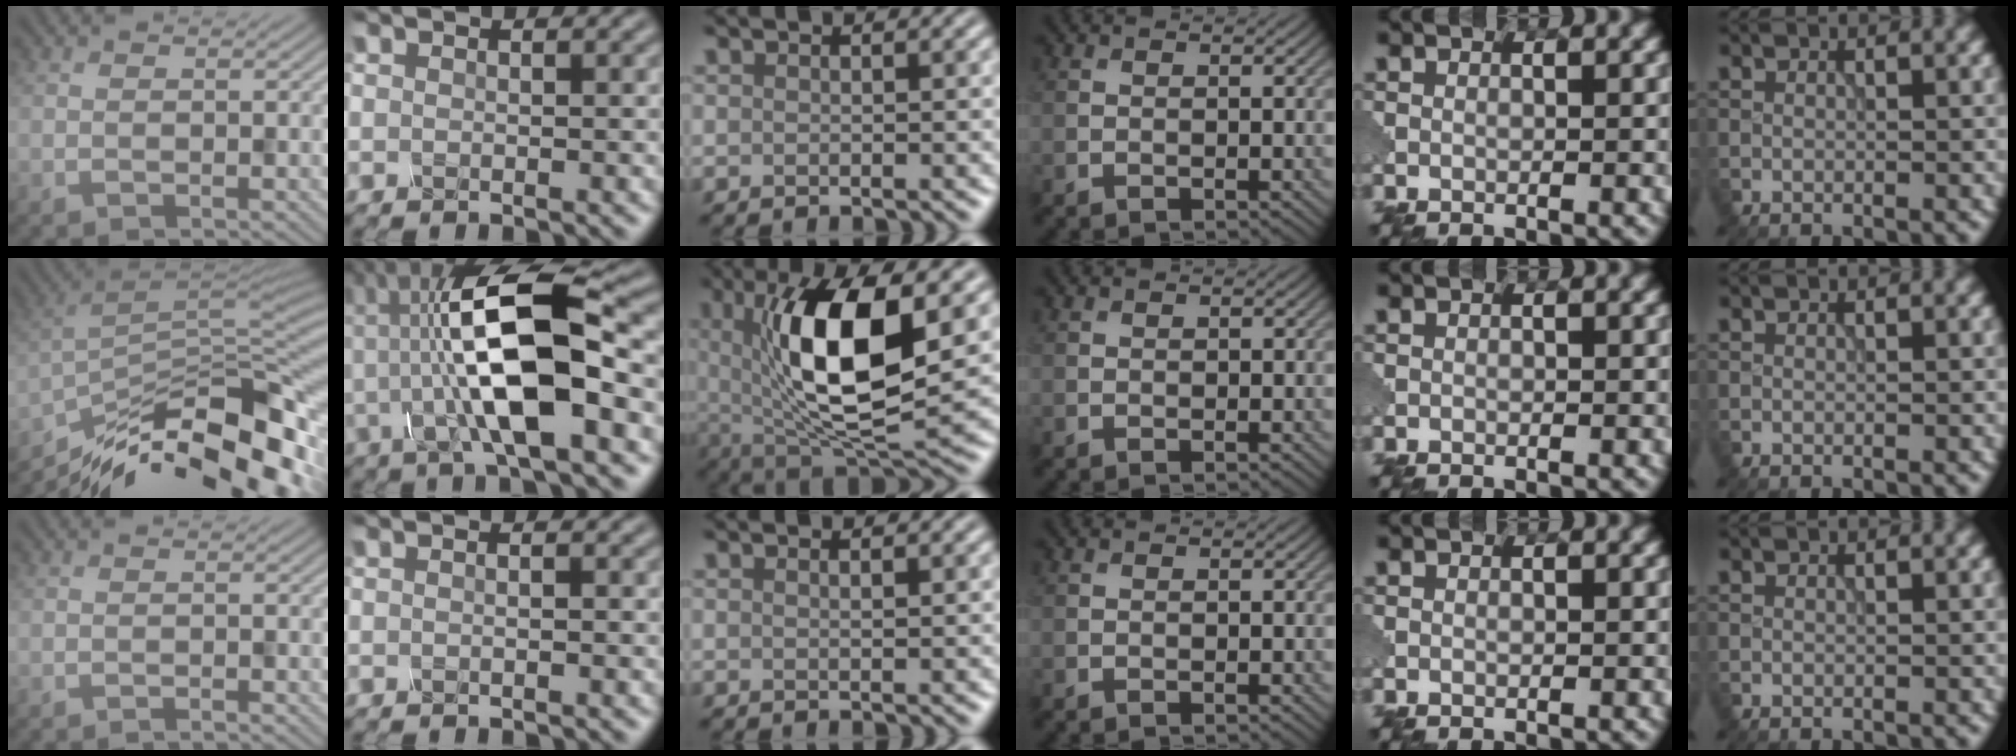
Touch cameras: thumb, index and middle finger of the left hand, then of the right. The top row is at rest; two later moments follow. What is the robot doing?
{"motion": "assemble", "object": "glue stick"}